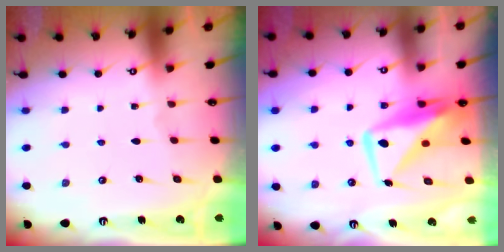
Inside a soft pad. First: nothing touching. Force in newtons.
{"total": 11.7, "press": 11.6, "slide": 1.1}